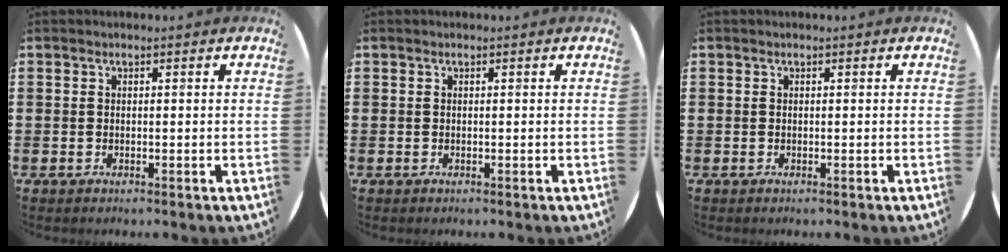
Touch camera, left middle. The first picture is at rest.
{"total": 0.0}
{"total": 0.0}